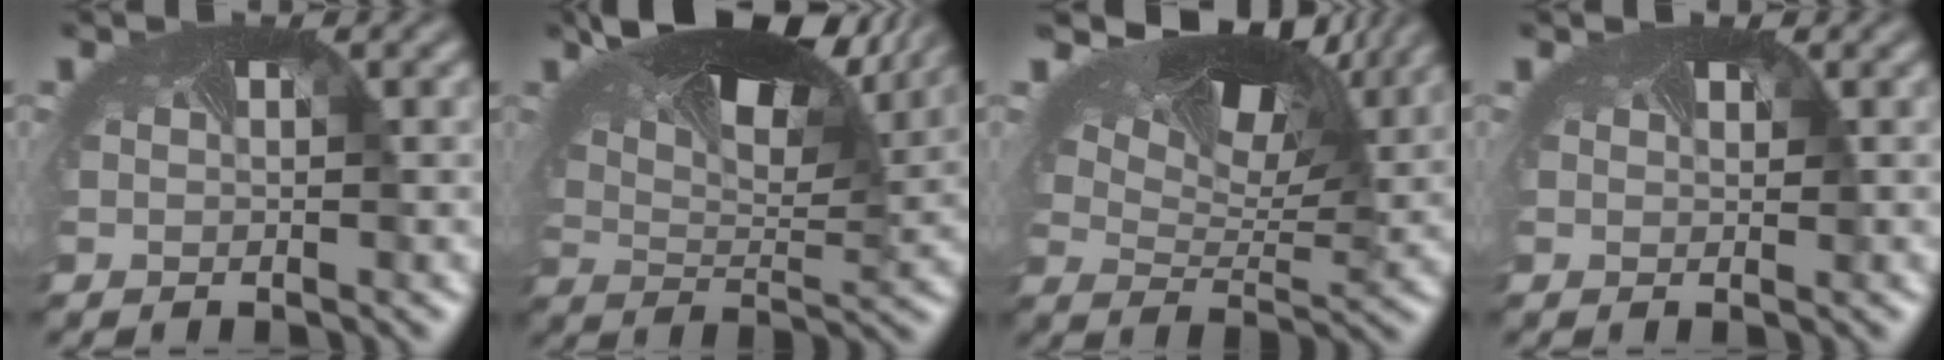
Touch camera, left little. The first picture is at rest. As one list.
[{"total": 11.4, "force": [7.0, 4.8, 7.6], "torque": [-0.151, 0.005, 0.123]}, {"total": 9.1, "force": [6.9, 3.6, 4.8], "torque": [-0.105, -0.001, 0.122]}, {"total": 0.6, "force": [0.3, -0.1, -0.4], "torque": [0.003, -0.006, 0.004]}]